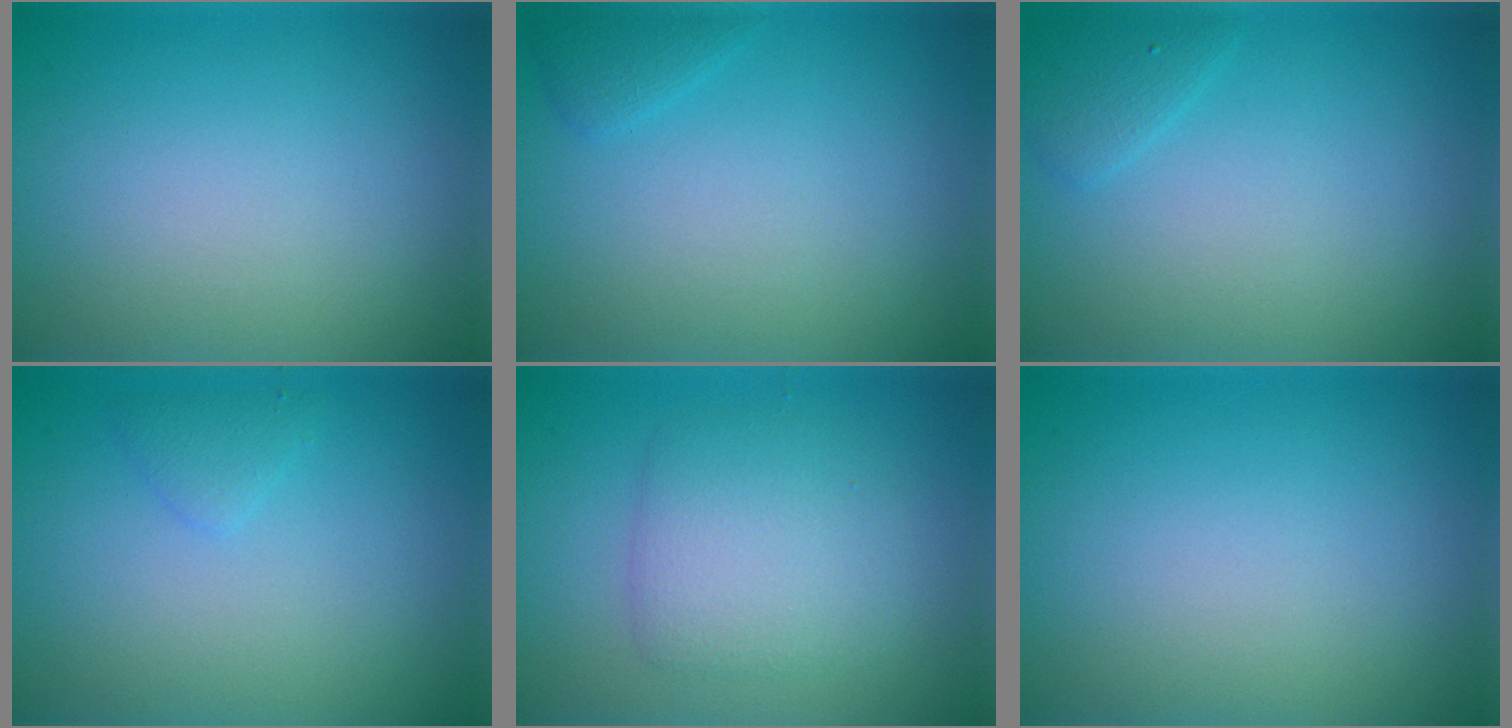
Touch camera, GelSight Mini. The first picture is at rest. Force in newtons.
{"total": 1.1, "press": 1.1, "slide": 0.0}
{"total": 1.4, "press": 1.4, "slide": 0.1}
{"total": 1.0, "press": 1.0, "slide": 0.1}
{"total": 3.9, "press": 3.9, "slide": 0.1}
{"total": 0.0}